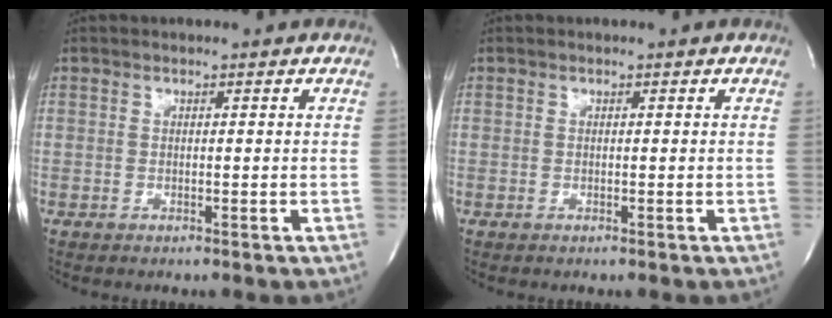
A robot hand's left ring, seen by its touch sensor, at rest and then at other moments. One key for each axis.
{"total": 0.0}